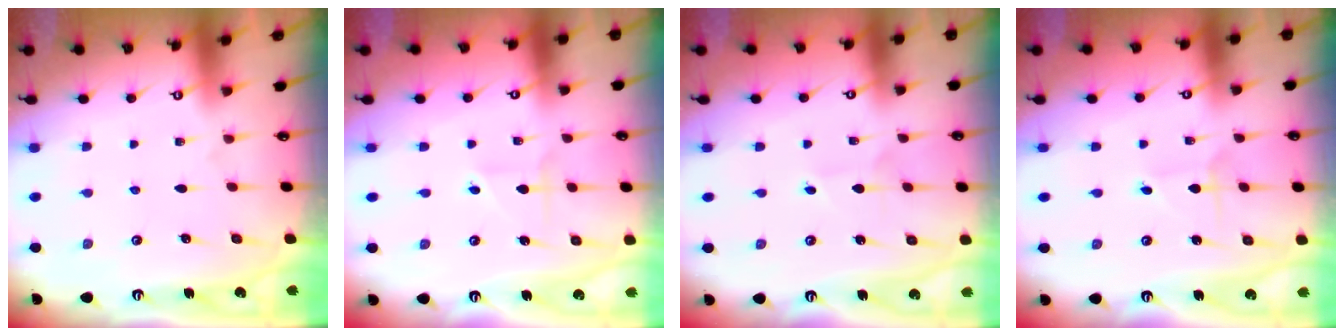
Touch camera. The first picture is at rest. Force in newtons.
{"total": 2.9, "press": 2.9, "slide": 0.3}
{"total": 1.6, "press": 1.5, "slide": 0.1}
{"total": 1.8, "press": 1.8, "slide": 0.2}